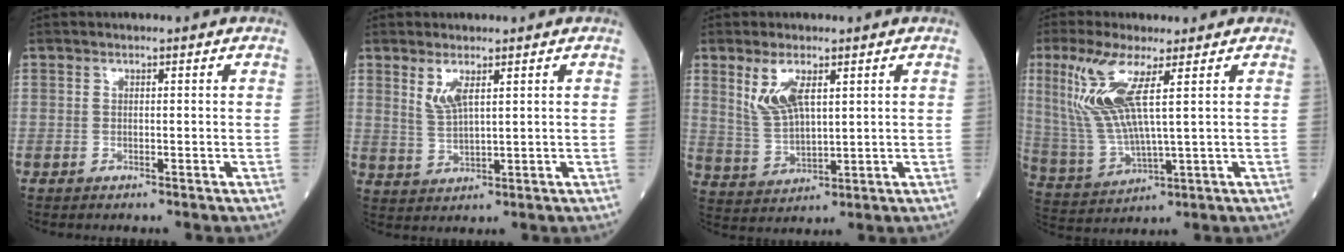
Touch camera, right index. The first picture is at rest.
{"total": 3.8, "force": [2.1, 0.7, 3.1], "torque": [-0.071, -0.005, 0.050]}
{"total": 6.6, "force": [3.1, 2.4, 5.4], "torque": [-0.120, 0.001, 0.076]}
{"total": 11.1, "force": [4.2, 1.6, 10.1], "torque": [-0.241, -0.004, 0.092]}